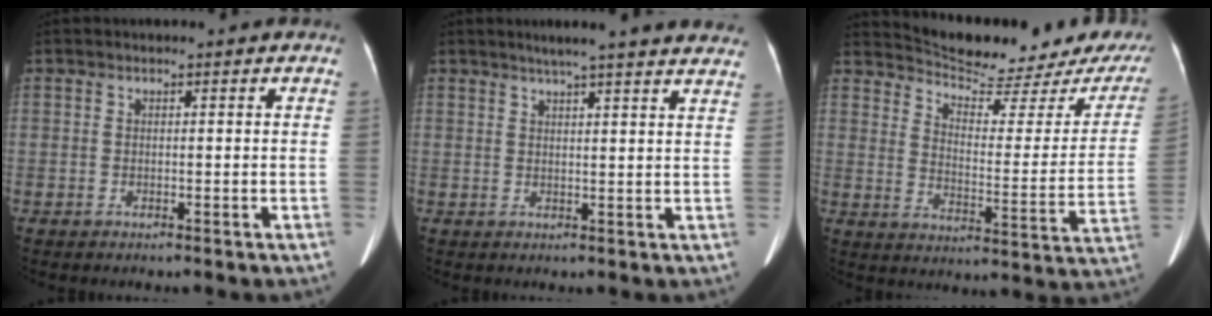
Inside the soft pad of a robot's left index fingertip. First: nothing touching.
{"total": 16.1, "force": [14.2, 0.5, 7.4], "torque": [-0.100, 0.005, 0.166]}
{"total": 19.3, "force": [17.7, 2.5, 7.2], "torque": [-0.101, -0.059, 0.228]}